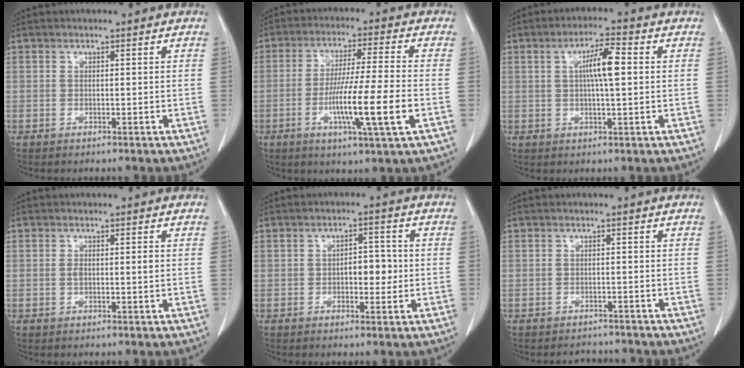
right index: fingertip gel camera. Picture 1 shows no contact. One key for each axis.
{"total": 11.9, "fx": -3.4, "fy": -0.4, "fz": 11.4, "tx": -0.209, "ty": -0.014, "tz": -0.063}
{"total": 5.9, "fx": 0.9, "fy": 0.7, "fz": 5.8, "tx": -0.102, "ty": 0.008, "tz": 0.015}
{"total": 1.8, "fx": 0.0, "fy": 0.5, "fz": 1.7, "tx": -0.037, "ty": 0.000, "tz": 0.002}
{"total": 4.1, "fx": -0.4, "fy": 2.1, "fz": 3.4, "tx": -0.046, "ty": 0.008, "tz": -0.003}
{"total": 3.0, "fx": -2.8, "fy": 1.0, "fz": -0.2, "tx": 0.004, "ty": -0.001, "tz": -0.039}